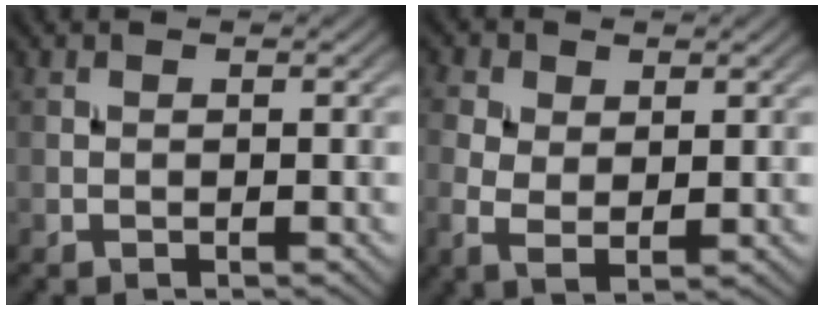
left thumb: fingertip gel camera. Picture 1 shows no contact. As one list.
[{"total": 4.5, "force": [0.8, 2.6, 3.5], "torque": [-0.091, 0.000, 0.013]}]